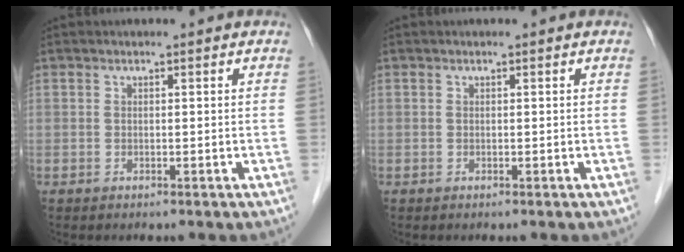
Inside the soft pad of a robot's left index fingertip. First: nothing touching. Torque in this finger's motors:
{"motor_torque": [0.00, 0.00, 0.00, 0.00]}